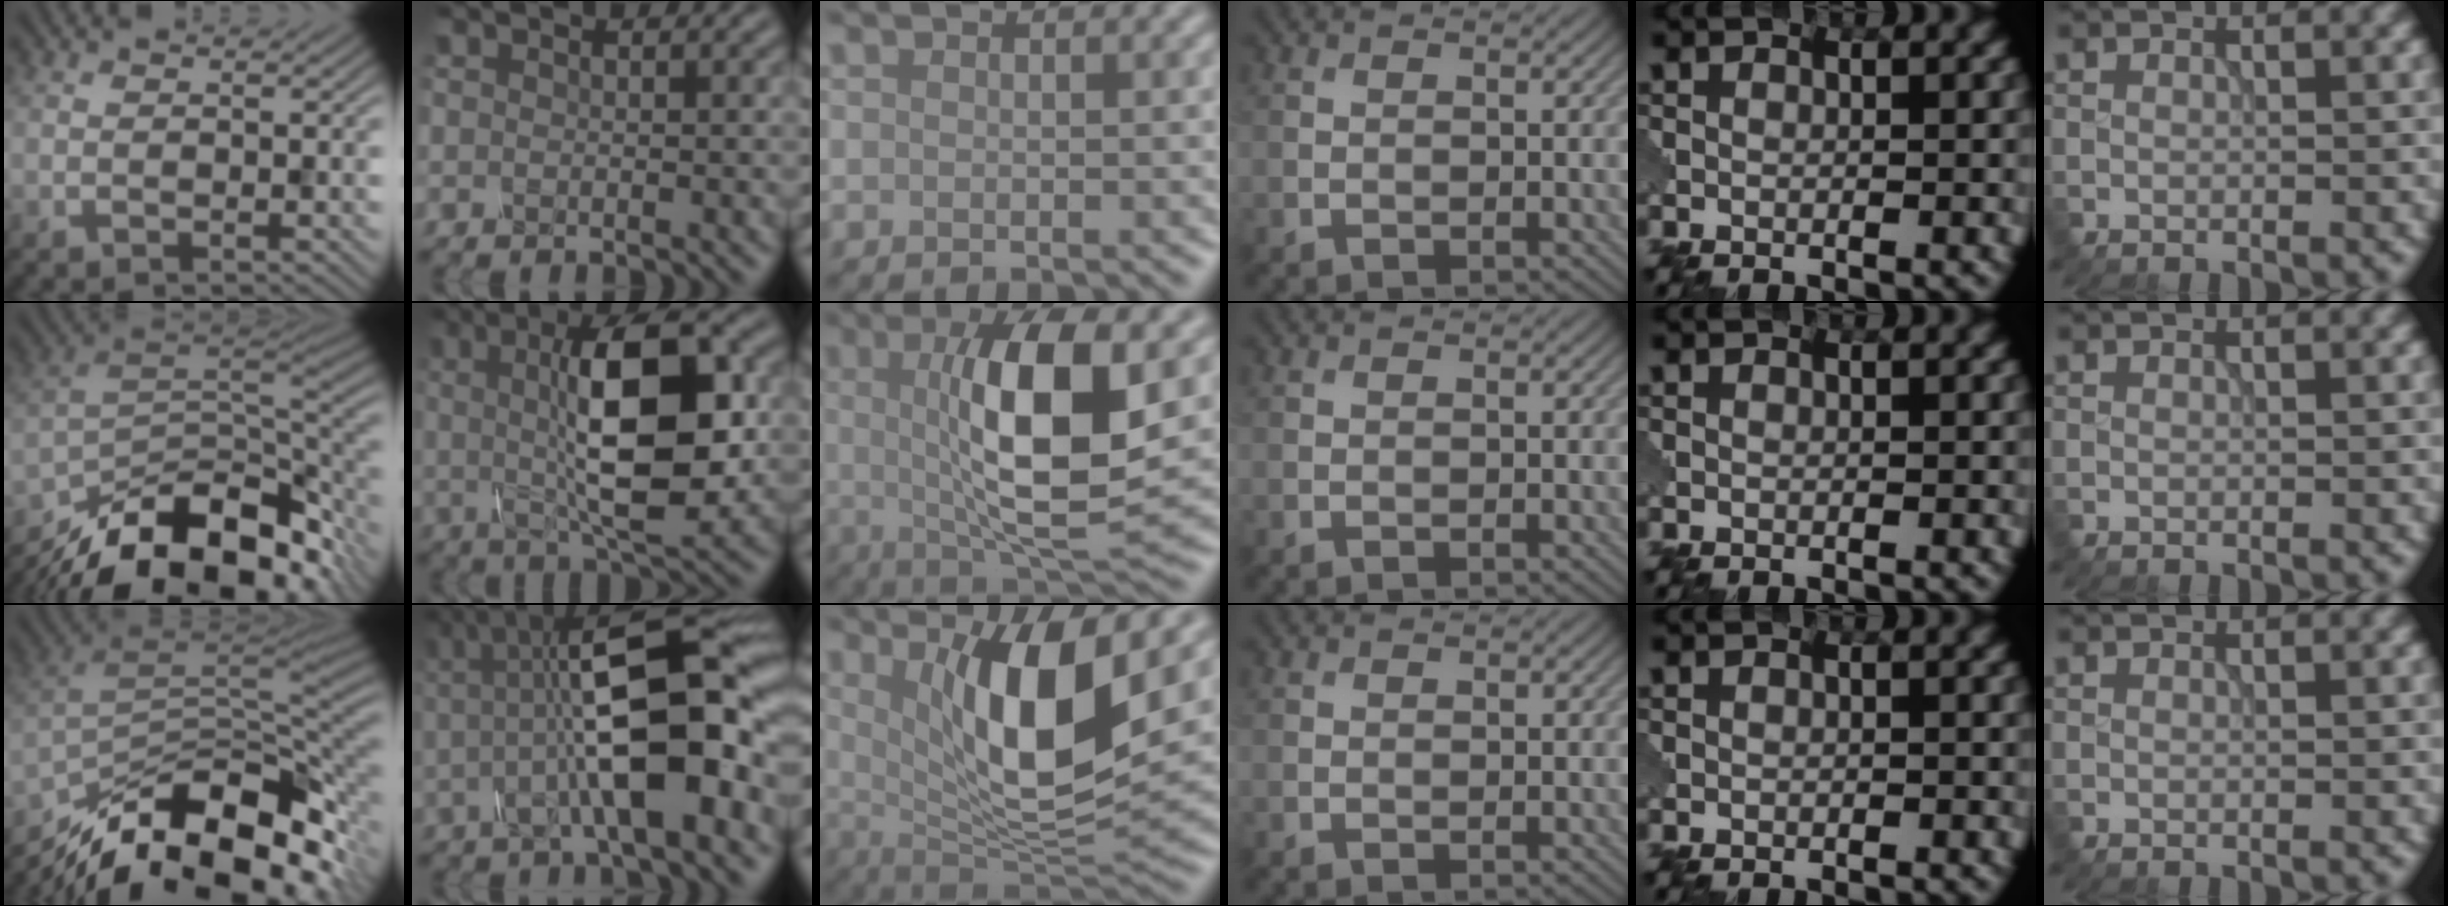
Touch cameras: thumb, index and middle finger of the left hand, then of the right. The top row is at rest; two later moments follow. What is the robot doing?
{"motion": "assemble", "object": "glue stick"}